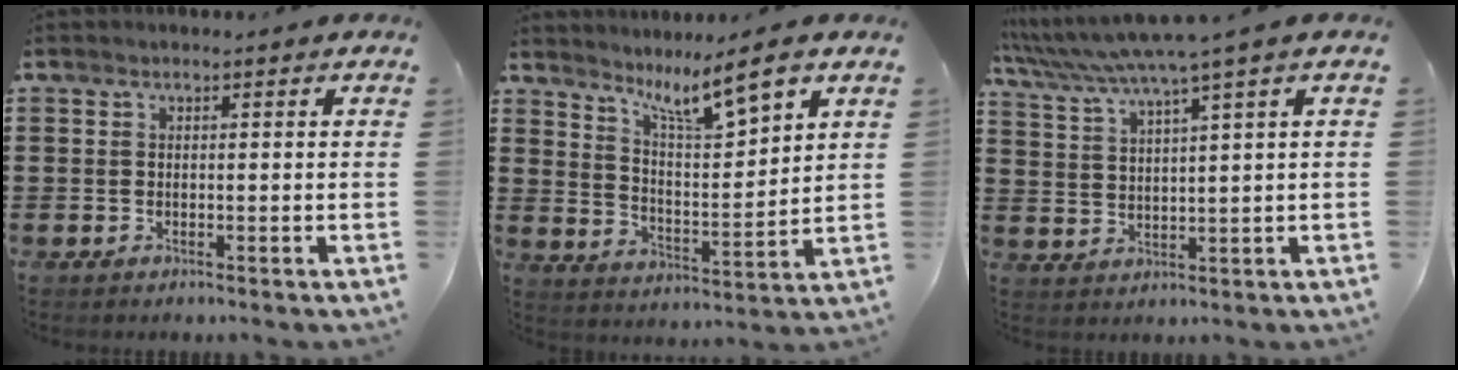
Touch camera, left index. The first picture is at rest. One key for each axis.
{"total": 7.4, "fx": 5.7, "fy": 0.6, "fz": 4.6, "tx": -0.093, "ty": -0.036, "tz": 0.093}
{"total": 5.1, "fx": 3.9, "fy": -0.9, "fz": 3.1, "tx": -0.077, "ty": -0.025, "tz": 0.062}